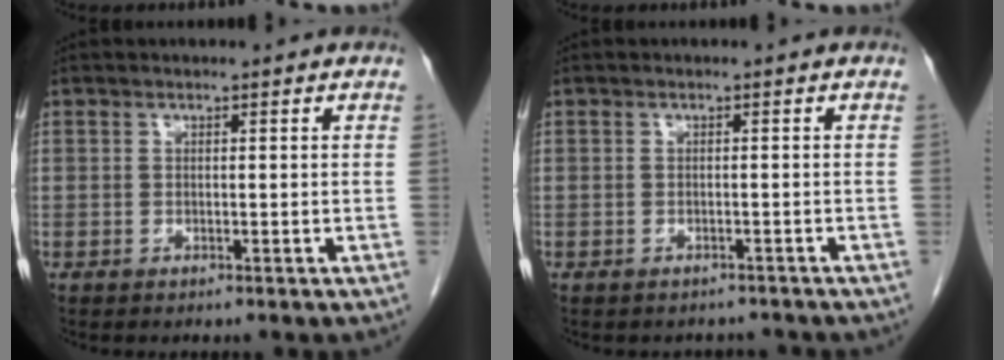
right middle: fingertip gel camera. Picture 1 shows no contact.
{"total": 3.0, "force": [-2.7, 1.2, 0.1], "torque": [-0.003, 0.000, -0.034]}